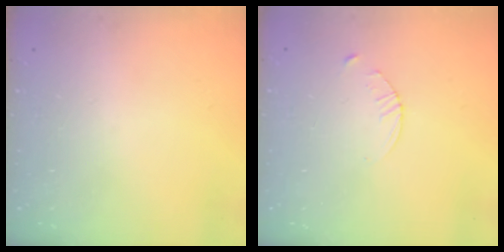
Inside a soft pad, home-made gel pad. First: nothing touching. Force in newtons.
{"total": 3.2, "press": 3.2, "slide": 0.5}